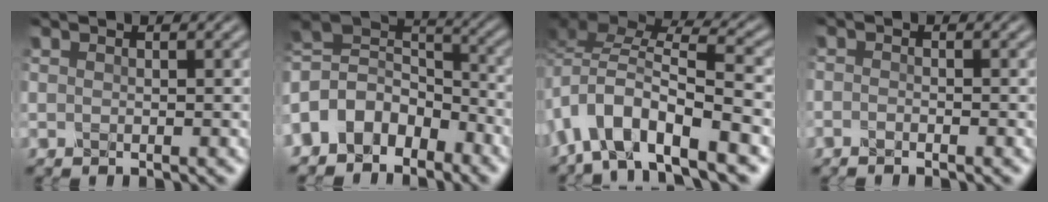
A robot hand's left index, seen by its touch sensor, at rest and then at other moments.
{"total": 7.4, "force": [-3.8, 5.1, 3.7], "torque": [-0.060, 0.011, -0.087]}
{"total": 10.0, "force": [-5.3, 4.1, 7.4], "torque": [-0.133, 0.011, -0.107]}
{"total": 0.9, "force": [-0.7, 0.3, 0.5], "torque": [-0.009, -0.001, -0.015]}